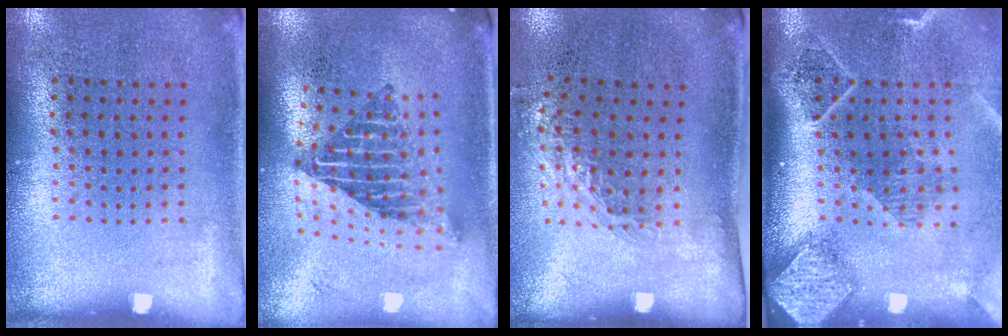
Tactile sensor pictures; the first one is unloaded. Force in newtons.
{"total": 2.2, "press": 1.6, "slide": 1.5}
{"total": 1.2, "press": 1.0, "slide": 0.8}
{"total": 2.7, "press": 2.1, "slide": 1.7}